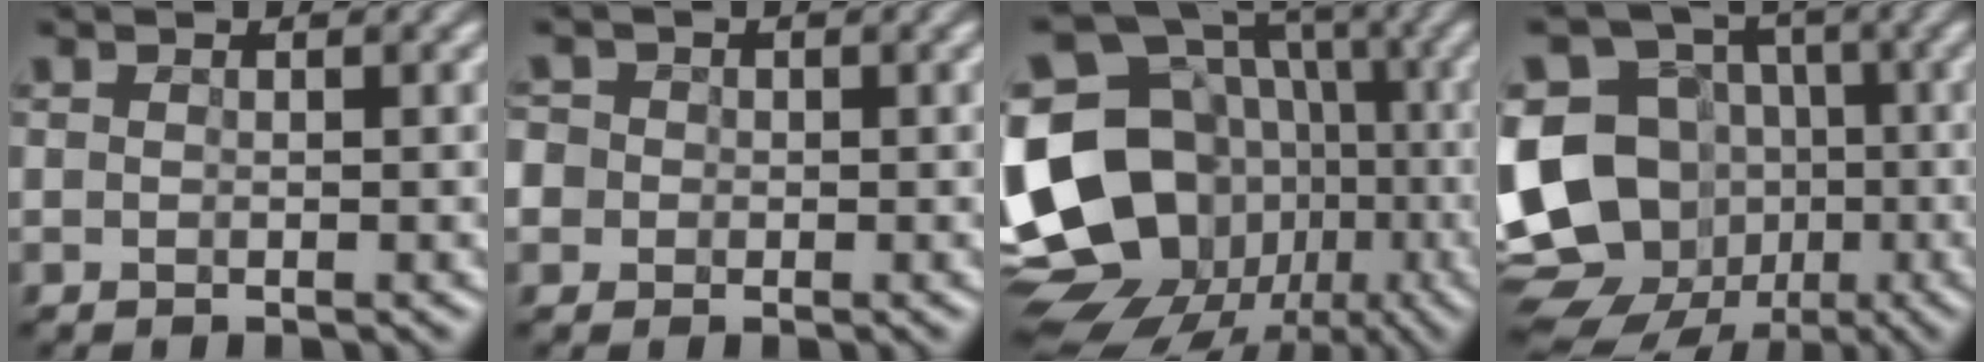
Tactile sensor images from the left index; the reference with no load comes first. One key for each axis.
{"total": 6.6, "fx": -1.7, "fy": 6.1, "fz": 1.9, "tx": -0.056, "ty": 0.015, "tz": -0.060}
{"total": 22.1, "fx": -5.3, "fy": 18.7, "fz": 10.5, "tx": -0.216, "ty": -0.009, "tz": -0.099}
{"total": 17.8, "fx": -4.0, "fy": 15.3, "fz": 8.2, "tx": -0.213, "ty": 0.005, "tz": -0.073}